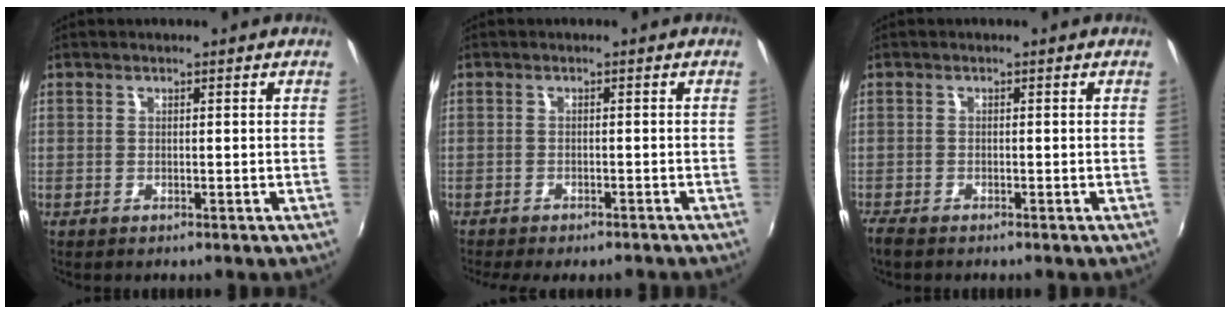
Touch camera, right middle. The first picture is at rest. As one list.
[{"total": 6.1, "force": [-5.2, 1.4, 2.8], "torque": [-0.066, -0.022, -0.074]}, {"total": 2.1, "force": [-1.9, 0.4, 0.9], "torque": [-0.024, -0.009, -0.039]}]